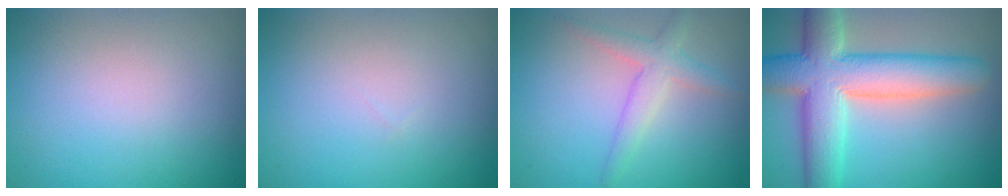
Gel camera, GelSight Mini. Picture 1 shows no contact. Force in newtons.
{"total": 0.0}
{"total": 2.8, "press": 2.7, "slide": 0.3}
{"total": 10.0, "press": 10.0, "slide": 0.4}